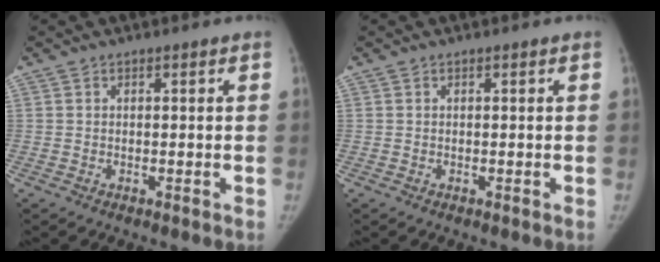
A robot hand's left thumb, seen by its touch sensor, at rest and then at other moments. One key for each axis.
{"total": 0.0}